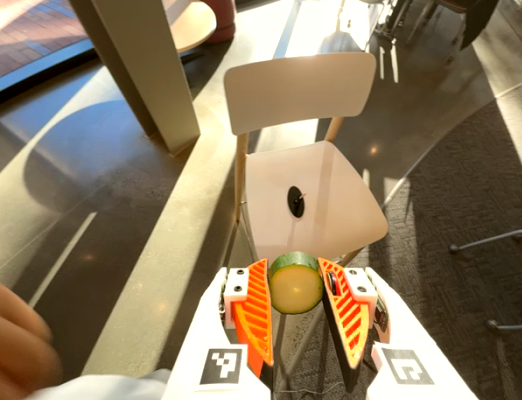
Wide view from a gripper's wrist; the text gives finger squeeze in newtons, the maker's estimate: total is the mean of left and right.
{"total": 11.2, "left": 11.6, "right": 10.8}